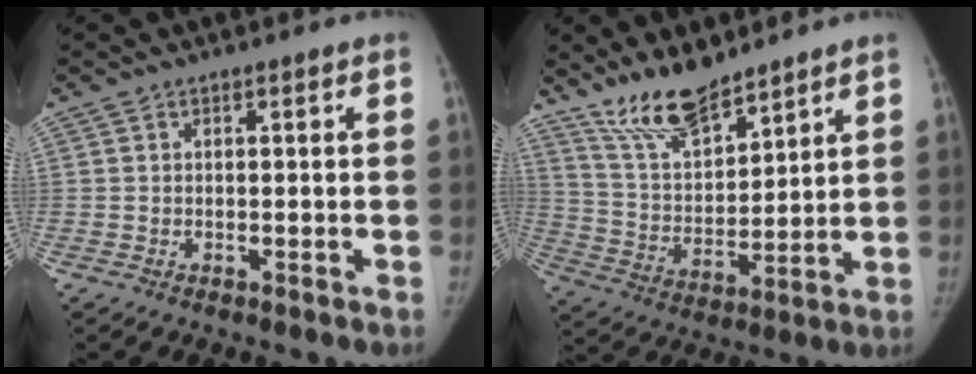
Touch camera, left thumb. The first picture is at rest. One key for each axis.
{"total": 12.4, "fx": 10.3, "fy": 4.0, "fz": 5.6, "tx": -0.077, "ty": -0.063, "tz": 0.202}